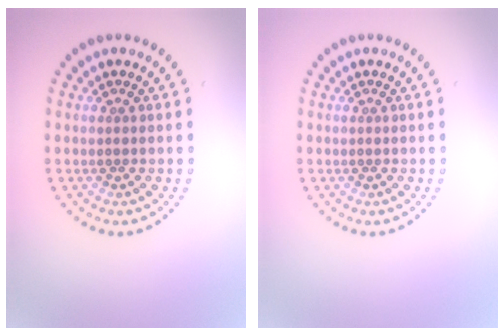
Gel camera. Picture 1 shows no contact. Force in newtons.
{"total": 0.0}